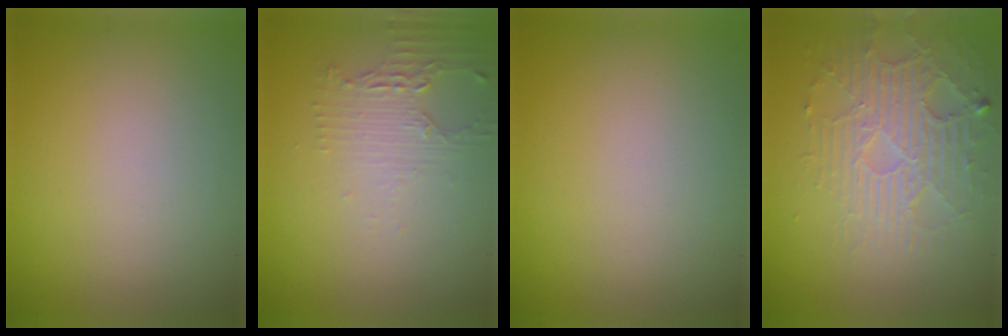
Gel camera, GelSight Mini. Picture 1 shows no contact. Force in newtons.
{"total": 2.2, "press": 1.8, "slide": 1.2}
{"total": 0.0}
{"total": 3.8, "press": 3.5, "slide": 1.6}